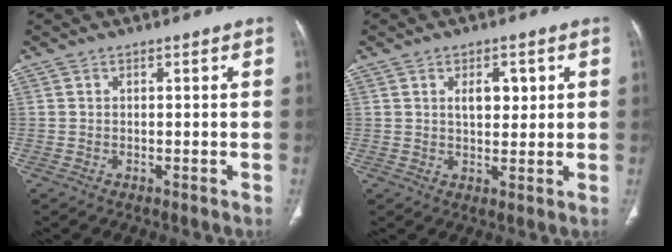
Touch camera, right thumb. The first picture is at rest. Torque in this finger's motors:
{"motor_torque": [0.01, 0.07, 0.46, 0.26, 0.05]}